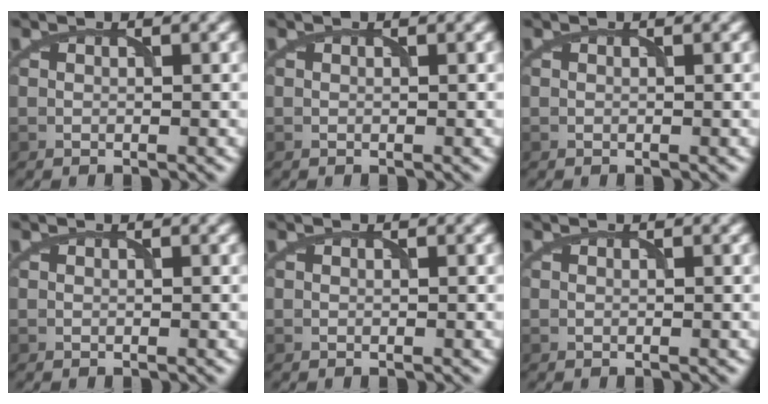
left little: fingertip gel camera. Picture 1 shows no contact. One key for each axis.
{"total": 0.0}
{"total": 0.0}
{"total": 0.0}
{"total": 0.0}
{"total": 0.0}